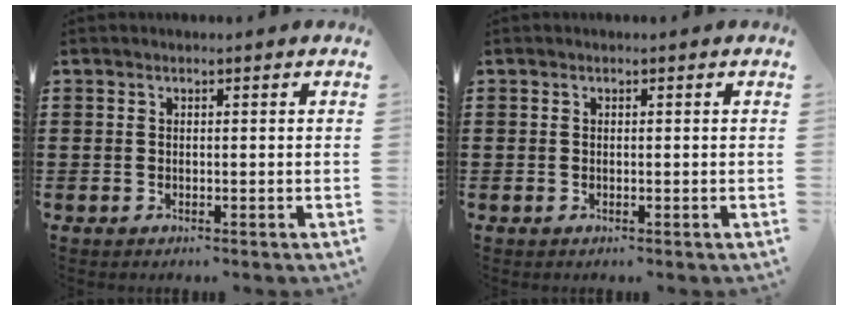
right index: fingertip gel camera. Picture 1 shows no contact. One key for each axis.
{"total": 0.0}